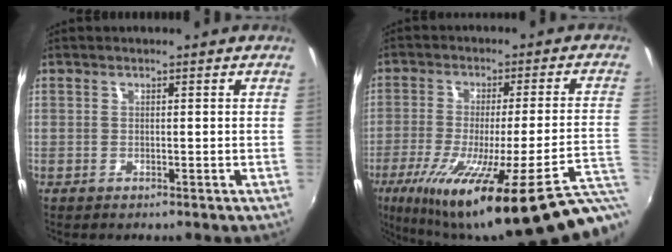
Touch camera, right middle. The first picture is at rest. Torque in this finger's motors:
{"motor_torque": [1.34, -0.79, 1.05, 0.21]}